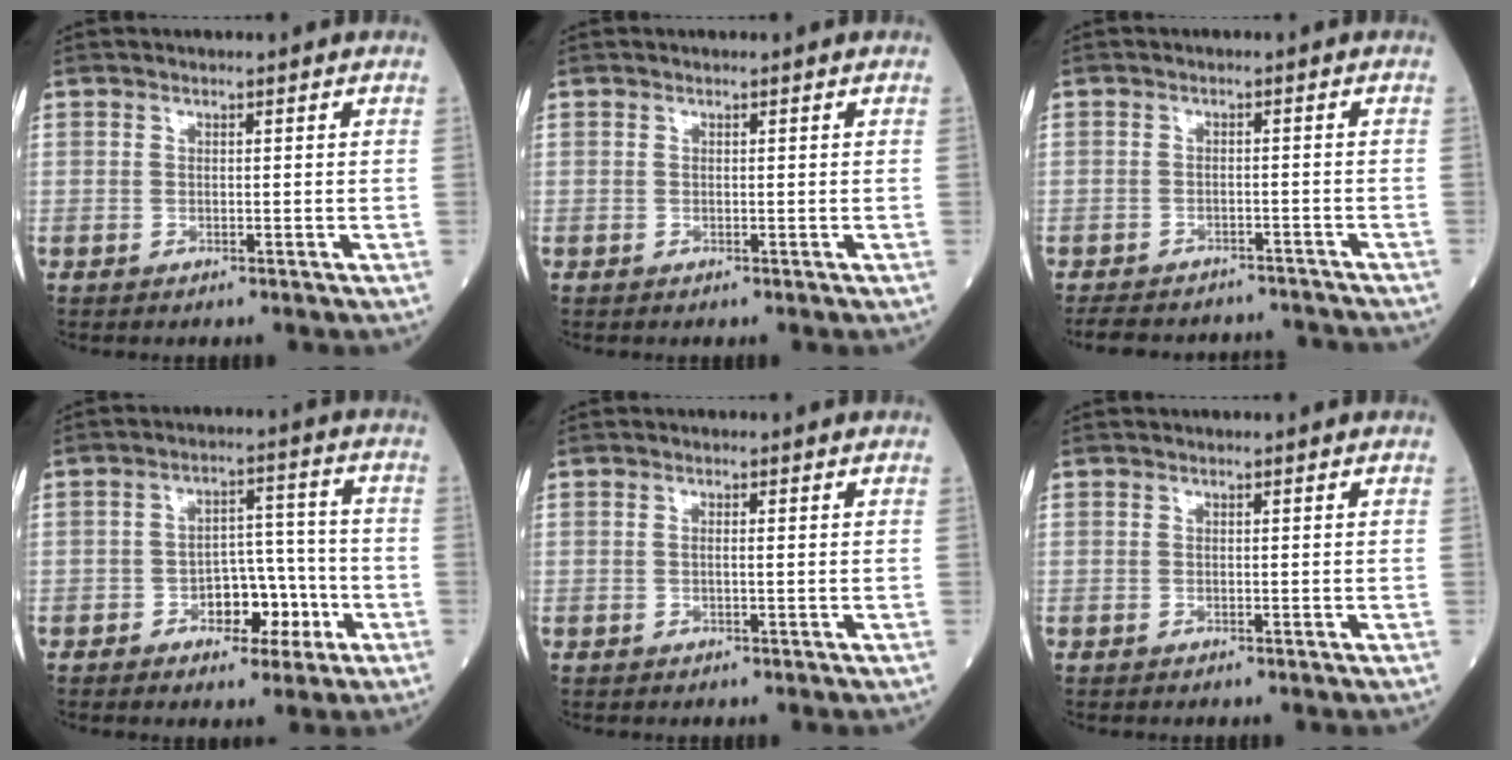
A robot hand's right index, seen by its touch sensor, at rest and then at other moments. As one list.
[{"total": 0.0}, {"total": 12.0, "force": [-10.9, 4.1, 2.6], "torque": [-0.049, 0.013, -0.132]}, {"total": 7.3, "force": [-3.2, 3.9, 5.3], "torque": [-0.075, 0.022, -0.047]}, {"total": 0.7, "force": [0.0, 0.0, 0.7], "torque": [-0.014, 0.001, -0.001]}, {"total": 0.0}]